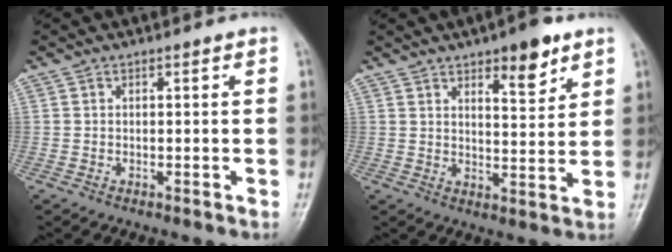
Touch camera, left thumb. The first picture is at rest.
{"total": 8.5, "force": [5.3, 3.0, 5.9], "torque": [-0.066, -0.033, 0.077]}